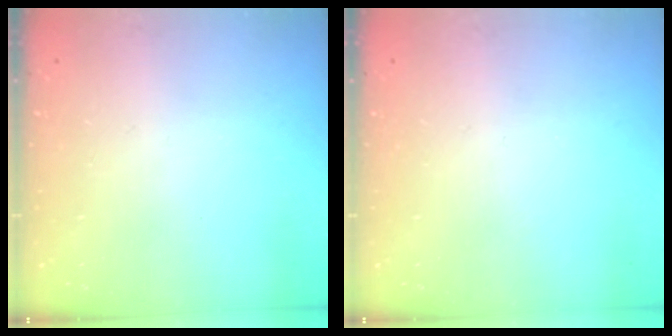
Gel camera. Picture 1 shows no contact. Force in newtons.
{"total": 0.0}